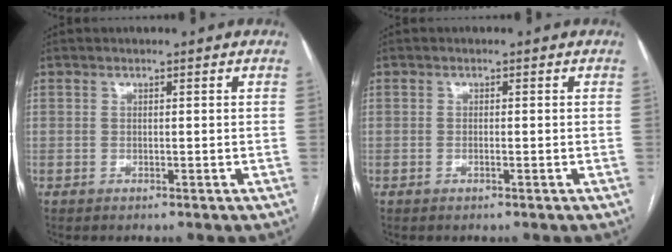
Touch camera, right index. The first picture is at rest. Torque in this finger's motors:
{"motor_torque": [-0.10, -0.05, -0.03, 0.00]}